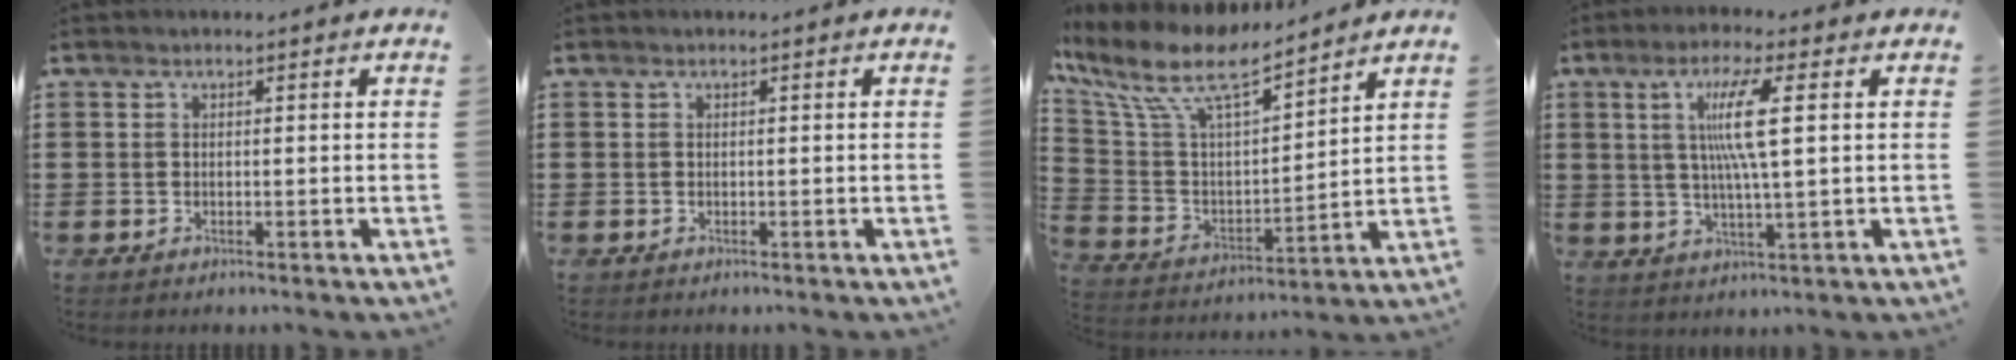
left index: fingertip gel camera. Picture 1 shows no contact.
{"total": 0.0}
{"total": 10.9, "force": [7.9, 3.2, 6.8], "torque": [-0.170, -0.040, 0.133]}
{"total": 7.8, "force": [2.0, 0.8, 7.5], "torque": [-0.156, -0.002, 0.026]}